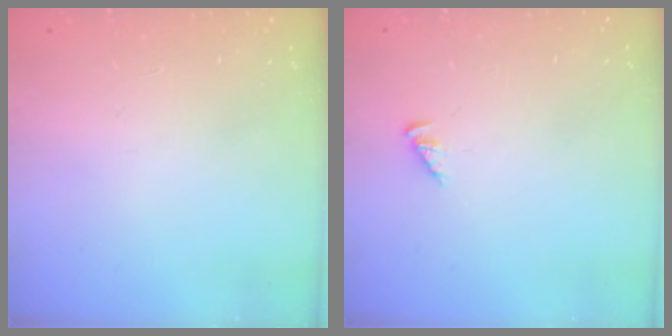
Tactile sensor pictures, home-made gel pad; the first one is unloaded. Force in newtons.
{"total": 2.0, "press": 2.0, "slide": 0.2}